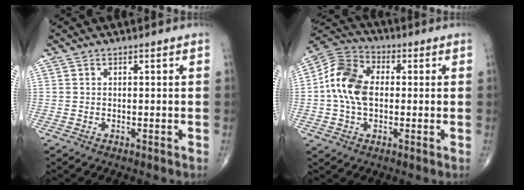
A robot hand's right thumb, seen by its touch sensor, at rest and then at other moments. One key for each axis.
{"total": 11.8, "fx": 0.2, "fy": 7.9, "fz": 8.7, "tx": -0.164, "ty": 0.027, "tz": -0.007}